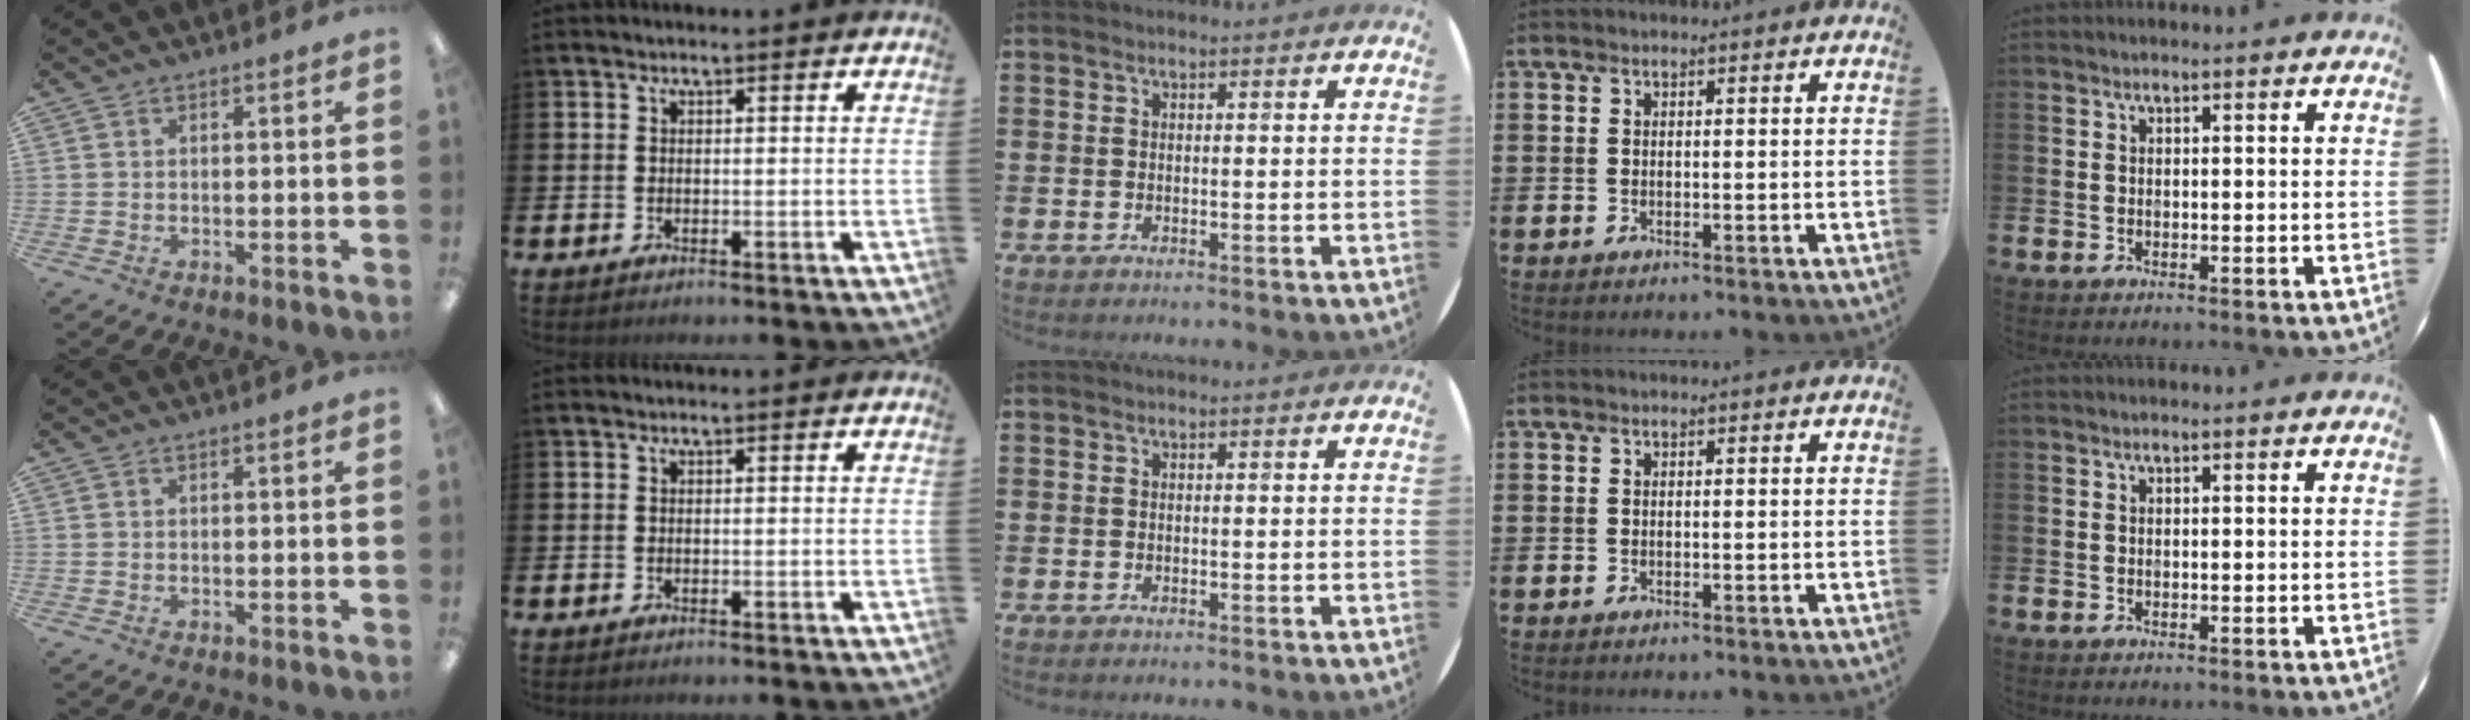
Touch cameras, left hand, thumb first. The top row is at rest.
{}